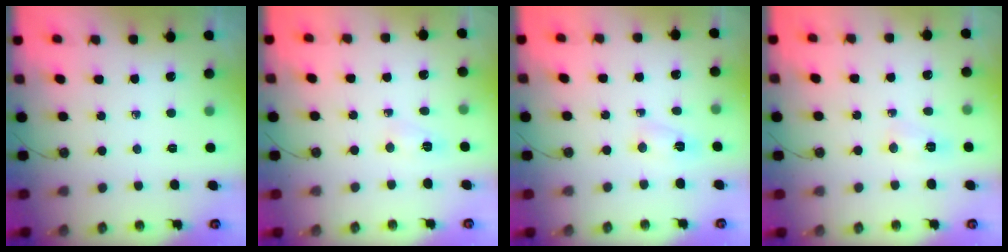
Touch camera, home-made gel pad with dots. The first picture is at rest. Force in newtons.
{"total": 2.7, "press": 2.4, "slide": 1.1}
{"total": 2.2, "press": 2.2, "slide": 0.5}
{"total": 6.0, "press": 5.9, "slide": 0.6}